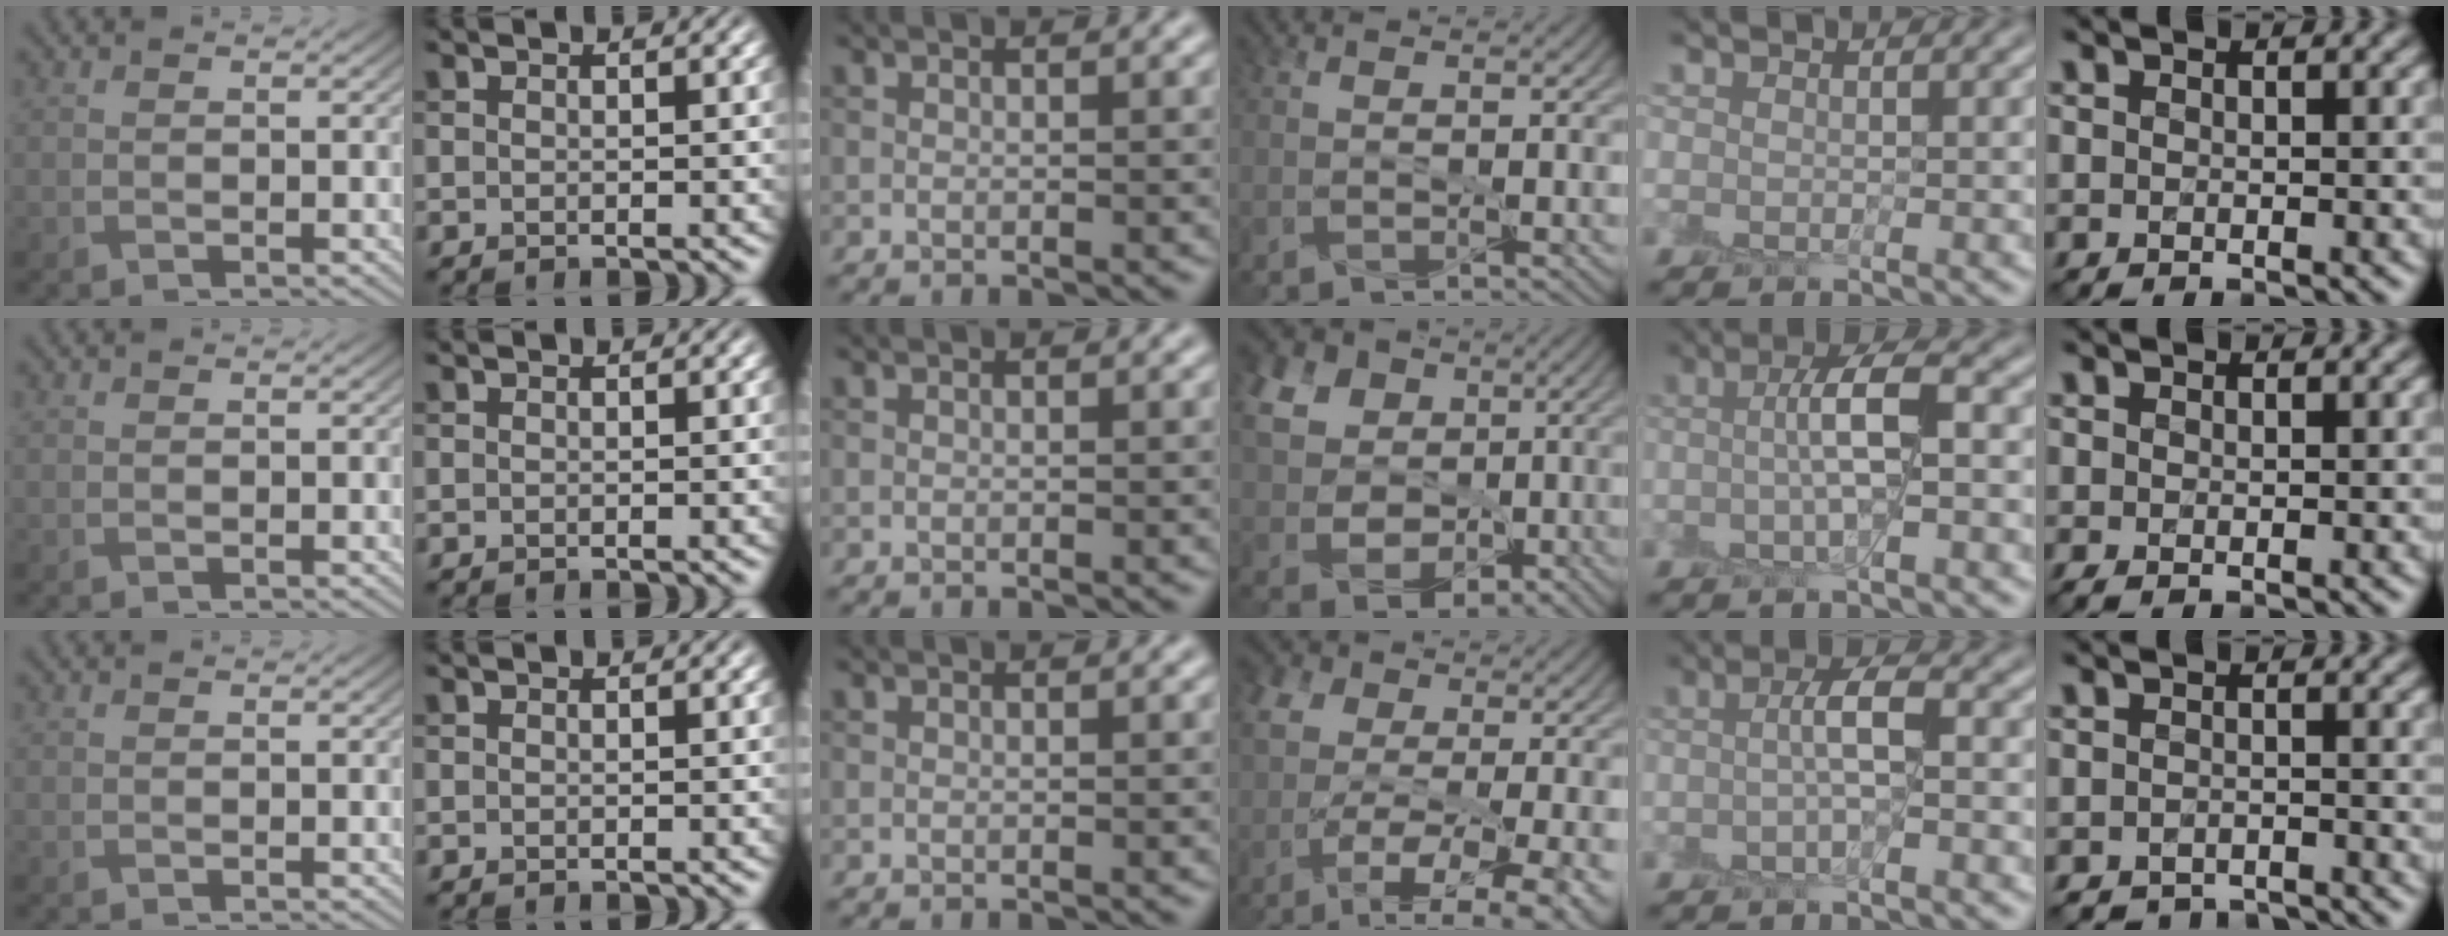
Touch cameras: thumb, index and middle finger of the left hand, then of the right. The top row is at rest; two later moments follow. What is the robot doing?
{"motion": "peel", "object": "sticky note"}